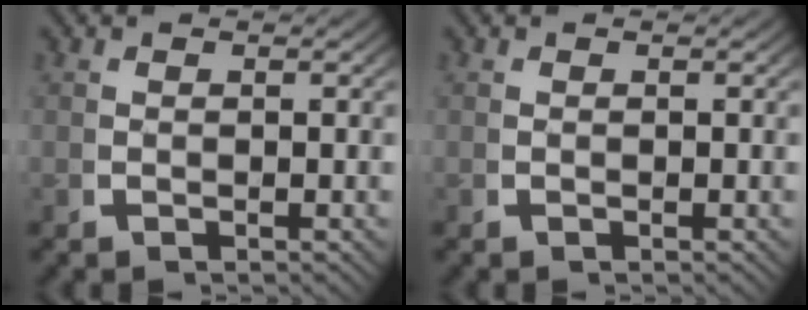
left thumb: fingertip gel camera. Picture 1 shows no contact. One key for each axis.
{"total": 0.0}